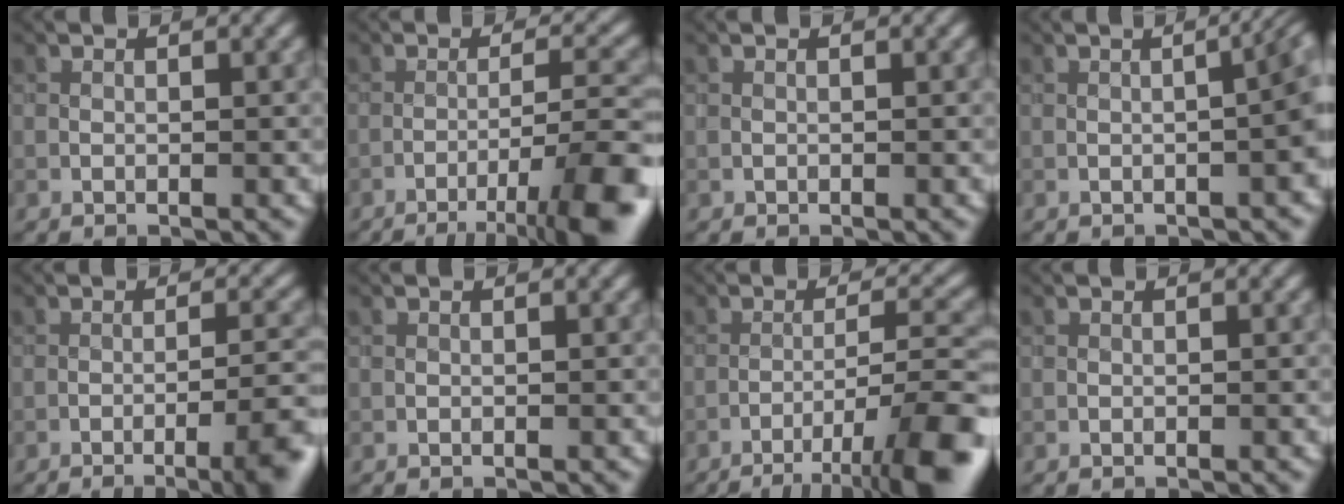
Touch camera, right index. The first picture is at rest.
{"total": 9.3, "force": [-5.9, 1.5, 7.0], "torque": [-0.095, -0.001, -0.080]}
{"total": 0.0}
{"total": 5.7, "force": [-0.4, 2.5, 5.2], "torque": [-0.020, 0.015, -0.006]}
{"total": 6.7, "force": [-3.8, 1.3, 5.3], "torque": [-0.065, 0.005, -0.053]}
{"total": 0.0}
{"total": 10.1, "force": [-6.8, 1.7, 7.3], "torque": [-0.103, -0.003, -0.093]}
{"total": 0.0}